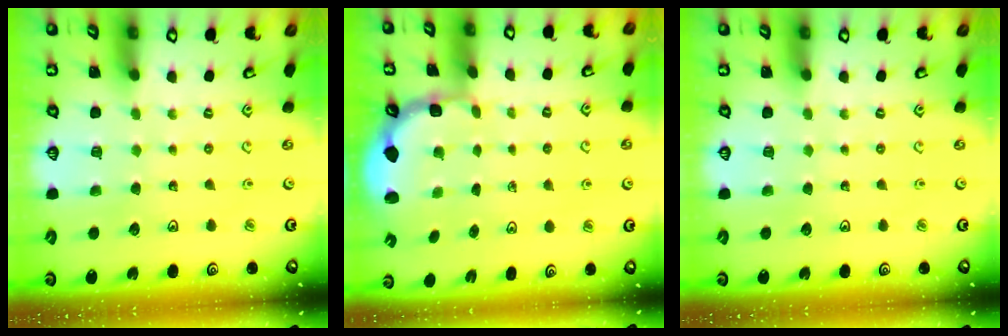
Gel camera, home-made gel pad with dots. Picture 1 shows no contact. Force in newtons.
{"total": 2.7, "press": 2.1, "slide": 1.7}
{"total": 0.0}